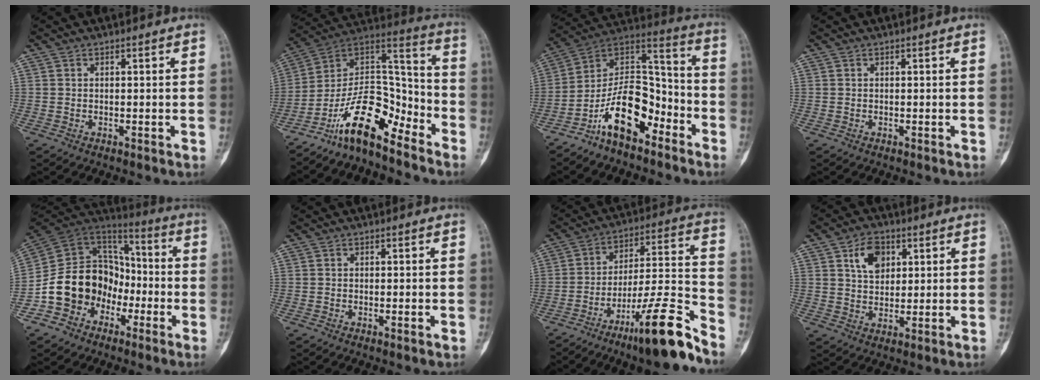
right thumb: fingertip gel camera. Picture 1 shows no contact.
{"total": 15.8, "force": [-11.1, 6.3, 9.4], "torque": [-0.131, 0.111, -0.204]}
{"total": 15.4, "force": [-8.7, 7.7, 10.1], "torque": [-0.151, 0.093, -0.164]}
{"total": 0.0}
{"total": 16.1, "force": [-6.0, 13.2, 7.0], "torque": [-0.086, 0.086, -0.108]}
{"total": 0.9, "force": [-0.4, 0.1, 0.8], "torque": [-0.011, -0.002, -0.005]}
{"total": 17.6, "force": [-12.2, 1.9, 12.5], "torque": [-0.198, 0.086, -0.199]}
{"total": 7.1, "force": [2.8, 4.9, 4.3], "torque": [-0.049, -0.008, 0.048]}